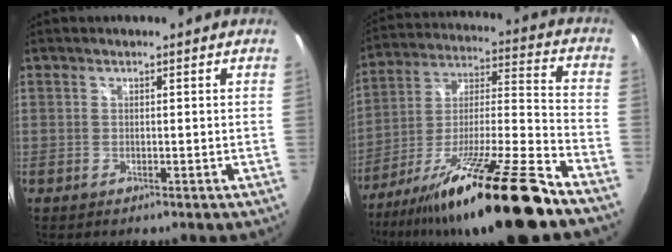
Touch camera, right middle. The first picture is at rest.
{"total": 22.7, "force": [-16.4, 0.8, 15.6], "torque": [-0.258, -0.017, -0.274]}